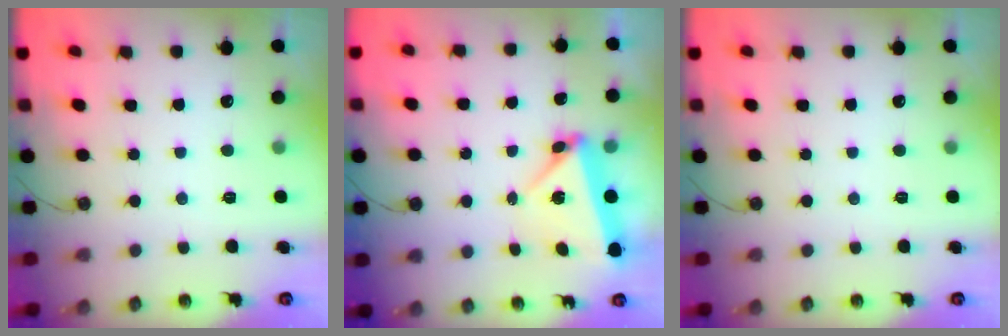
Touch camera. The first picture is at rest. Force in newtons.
{"total": 5.7, "press": 4.8, "slide": 3.1}
{"total": 0.0}